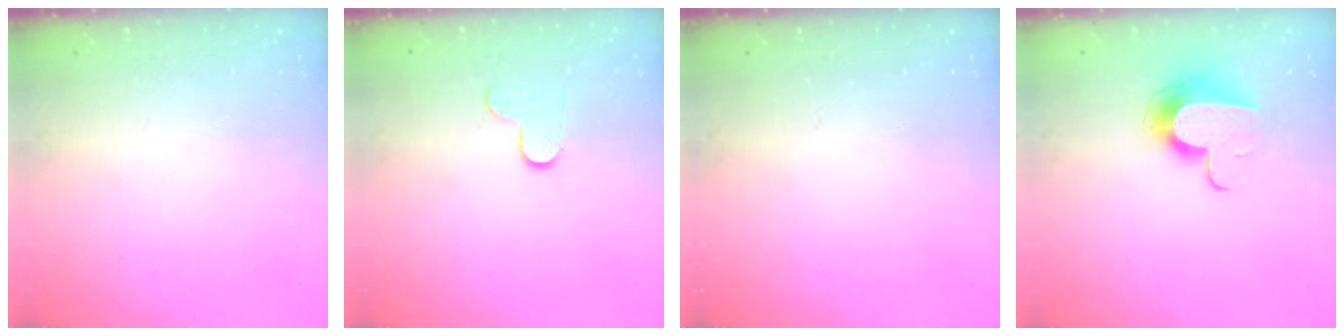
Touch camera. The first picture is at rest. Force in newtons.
{"total": 5.5, "press": 5.5, "slide": 0.5}
{"total": 0.0}
{"total": 10.7, "press": 10.7, "slide": 0.5}